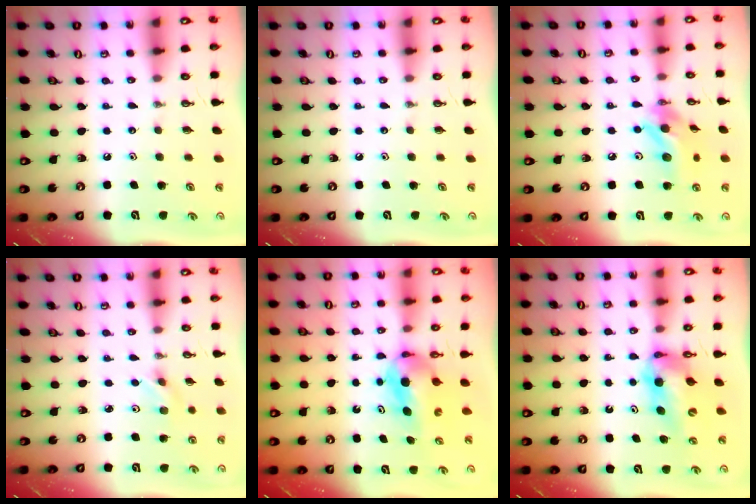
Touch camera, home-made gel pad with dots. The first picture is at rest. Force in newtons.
{"total": 0.0}
{"total": 13.2, "press": 12.8, "slide": 3.0}
{"total": 2.5, "press": 2.5, "slide": 0.5}
{"total": 8.2, "press": 4.4, "slide": 6.9}
{"total": 9.5, "press": 9.5, "slide": 1.0}